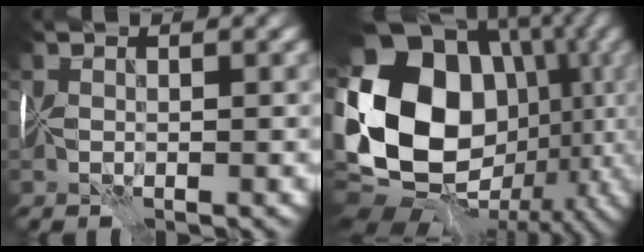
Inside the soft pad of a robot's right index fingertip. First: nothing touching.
{"total": 17.6, "force": [-0.3, 13.3, 11.4], "torque": [-0.222, -0.003, 0.023]}